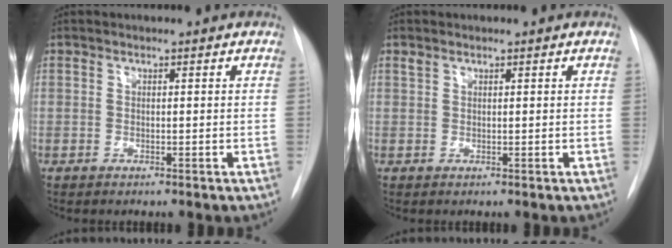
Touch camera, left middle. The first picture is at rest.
{"total": 0.8, "force": [0.7, 0.4, 0.3], "torque": [-0.009, 0.011, 0.014]}